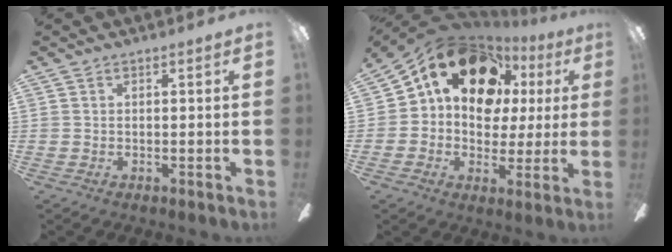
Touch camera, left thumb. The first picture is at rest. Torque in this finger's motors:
{"motor_torque": [0.08, 1.86, 1.61, -1.16, 0.22]}